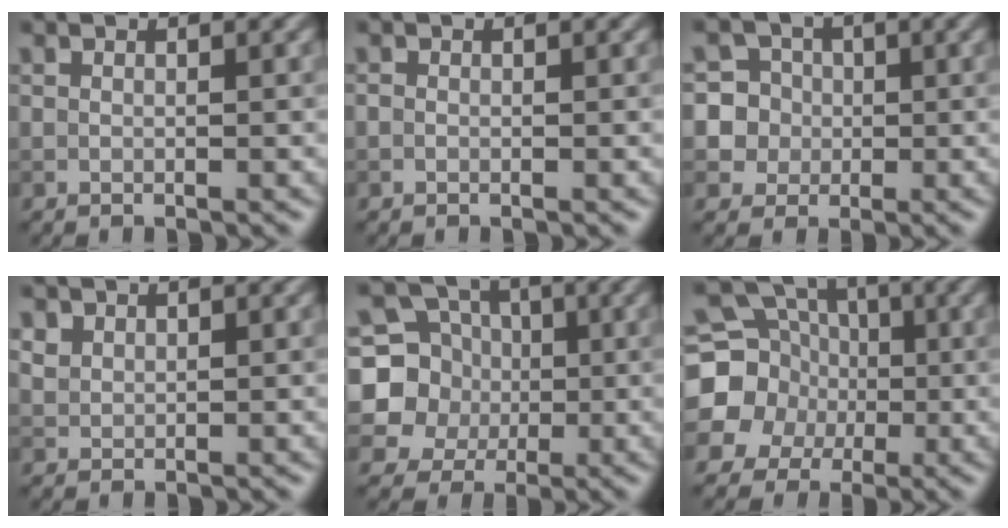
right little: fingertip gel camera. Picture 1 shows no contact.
{"total": 0.0}
{"total": 7.8, "force": [0.9, 7.5, 1.9], "torque": [-0.044, 0.031, 0.009]}
{"total": 1.2, "force": [0.9, 0.8, 0.2], "torque": [-0.008, 0.001, 0.021]}
{"total": 5.9, "force": [0.2, 5.6, 2.0], "torque": [-0.032, 0.001, -0.015]}
{"total": 10.3, "force": [-0.6, 9.7, 3.5], "torque": [-0.106, 0.018, -0.037]}